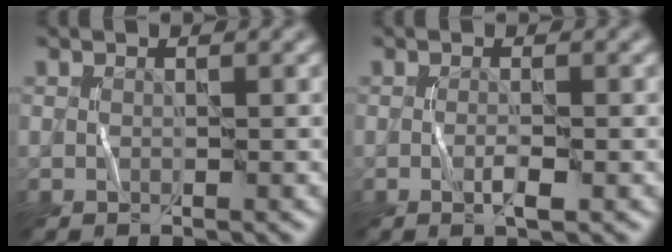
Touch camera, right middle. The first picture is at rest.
{"total": 1.3, "force": [-0.4, 0.2, 1.2], "torque": [-0.024, -0.001, -0.009]}